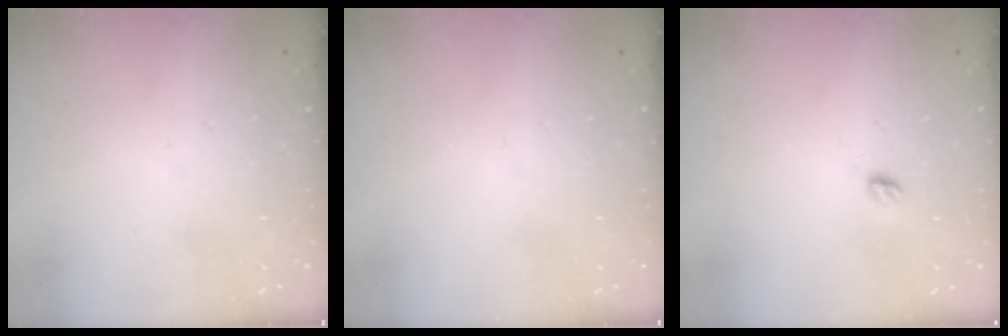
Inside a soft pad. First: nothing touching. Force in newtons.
{"total": 0.0}
{"total": 4.3, "press": 4.2, "slide": 0.5}